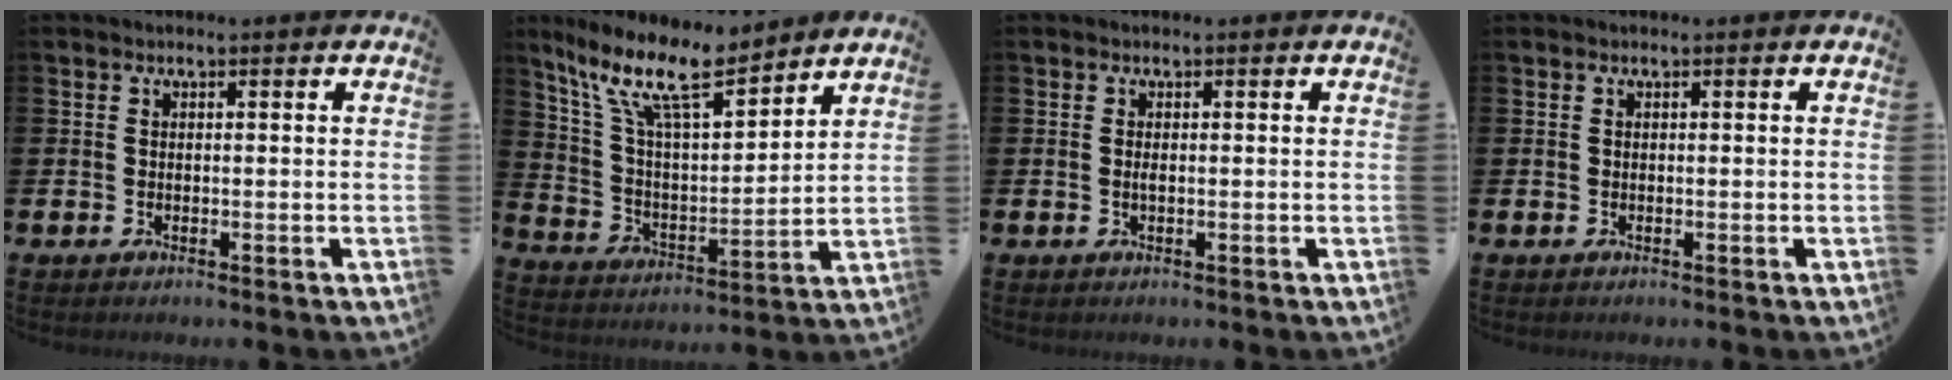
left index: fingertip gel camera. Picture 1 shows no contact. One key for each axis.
{"total": 12.8, "fx": 10.1, "fy": 3.2, "fz": 7.1, "tx": -0.166, "ty": -0.045, "tz": 0.178}
{"total": 0.6, "fx": 0.0, "fy": 0.1, "fz": 0.6, "tx": -0.015, "ty": 0.000, "tz": 0.001}
{"total": 0.0}